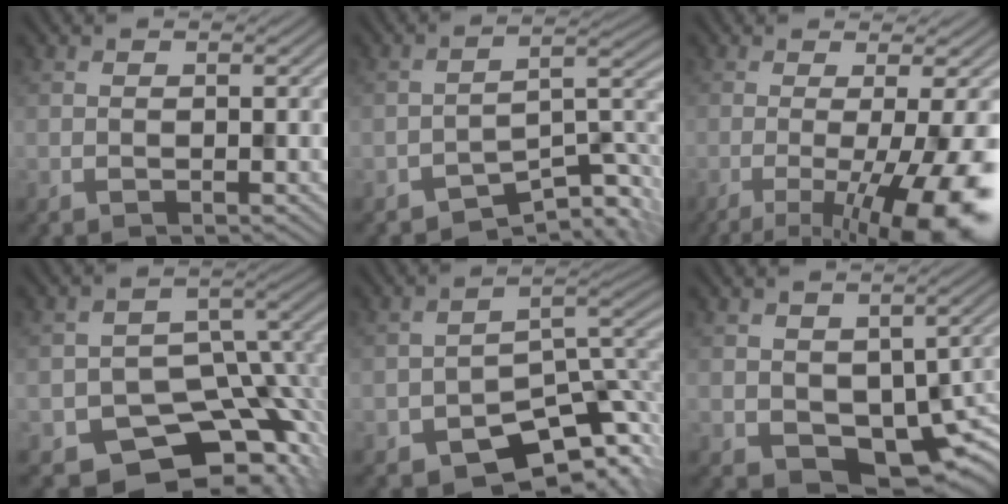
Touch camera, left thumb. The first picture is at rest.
{"total": 6.1, "force": [-5.2, 1.5, 2.9], "torque": [-0.032, 0.000, -0.081]}
{"total": 10.7, "force": [-3.9, 2.6, 9.6], "torque": [-0.128, -0.011, -0.043]}
{"total": 11.5, "force": [-6.9, 7.3, 5.7], "torque": [-0.070, -0.024, -0.089]}
{"total": 8.3, "force": [-6.6, 3.7, 3.5], "torque": [-0.036, -0.025, -0.104]}
{"total": 7.0, "force": [-1.5, 4.9, 4.7], "torque": [-0.073, -0.031, -0.005]}